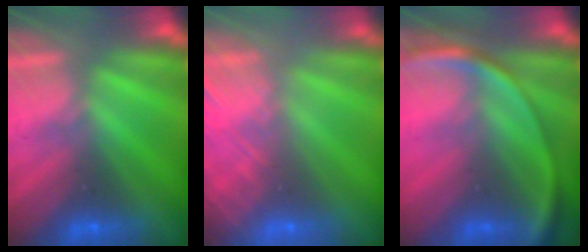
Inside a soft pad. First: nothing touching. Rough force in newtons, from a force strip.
{"total": 6.1}
{"total": 2.7}